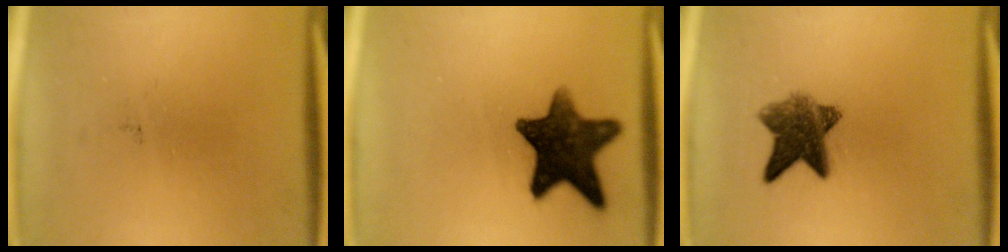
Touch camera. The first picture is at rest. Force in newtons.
{"total": 13.5}
{"total": 7.9}